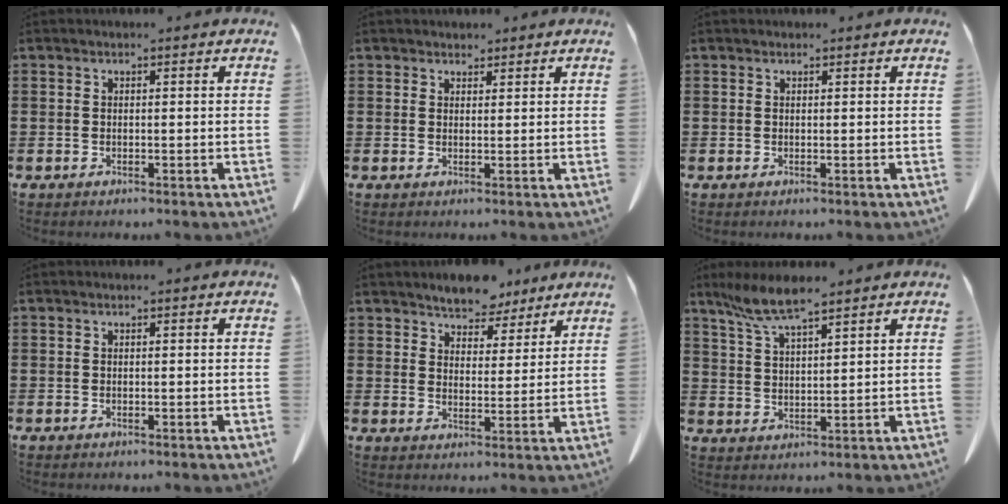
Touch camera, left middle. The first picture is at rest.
{"total": 1.8, "force": [1.7, 0.7, 0.1], "torque": [-0.007, 0.002, 0.034]}
{"total": 0.0}
{"total": 0.0}
{"total": 5.5, "force": [5.3, 1.4, 0.3], "torque": [-0.020, -0.025, 0.100]}
{"total": 7.1, "force": [5.4, 1.0, 4.5], "torque": [-0.100, -0.008, 0.100]}